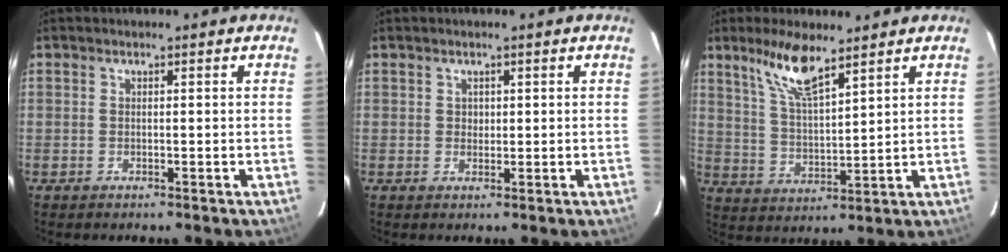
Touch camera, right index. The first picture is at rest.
{"total": 1.2, "force": [0.4, 1.1, 0.2], "torque": [0.003, 0.004, 0.006]}
{"total": 9.5, "force": [6.8, 2.0, 6.3], "torque": [-0.120, 0.005, 0.140]}